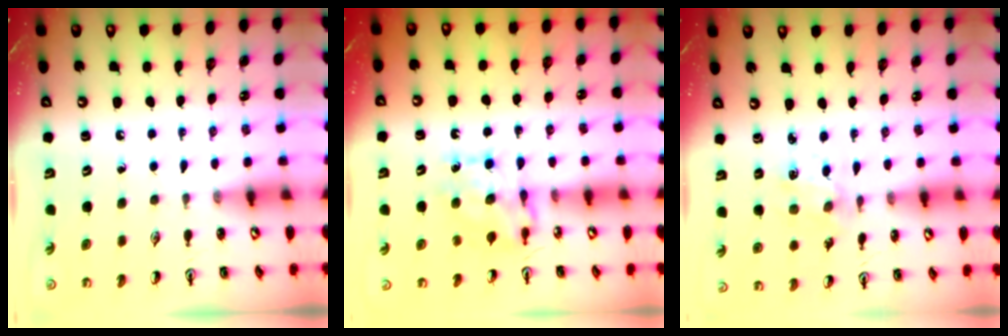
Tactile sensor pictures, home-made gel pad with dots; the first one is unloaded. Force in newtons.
{"total": 7.2, "press": 7.2, "slide": 0.7}
{"total": 1.7, "press": 1.7, "slide": 0.3}